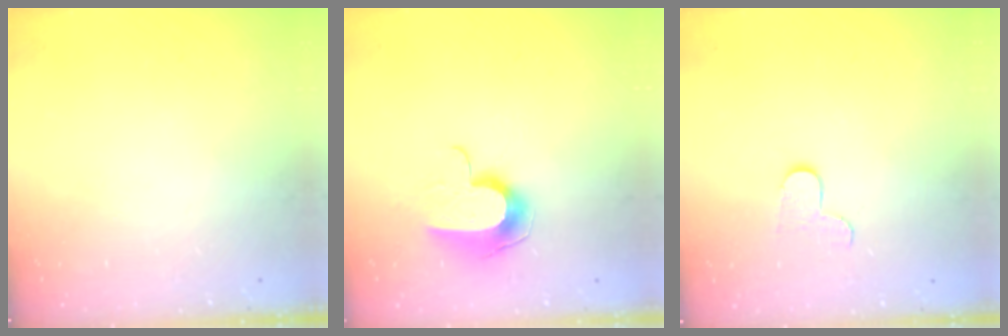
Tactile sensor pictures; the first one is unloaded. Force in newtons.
{"total": 9.8, "press": 9.8, "slide": 0.7}
{"total": 6.1, "press": 6.1, "slide": 0.5}